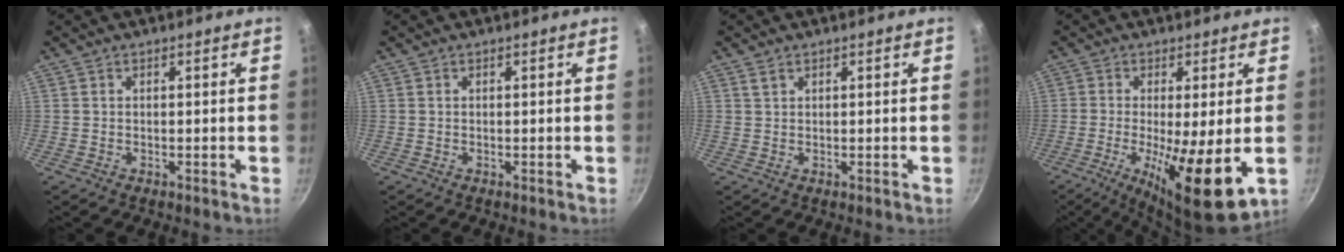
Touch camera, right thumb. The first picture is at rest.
{"total": 0.0}
{"total": 1.4, "force": [0.9, 0.8, 0.7], "torque": [-0.012, -0.001, 0.018]}
{"total": 13.5, "force": [-2.5, 2.8, 13.0], "torque": [-0.224, -0.017, -0.036]}